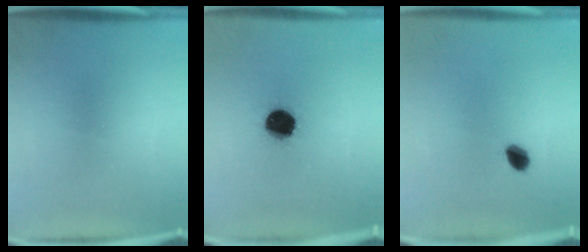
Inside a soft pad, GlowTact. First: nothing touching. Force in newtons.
{"total": 11.7}
{"total": 2.9}